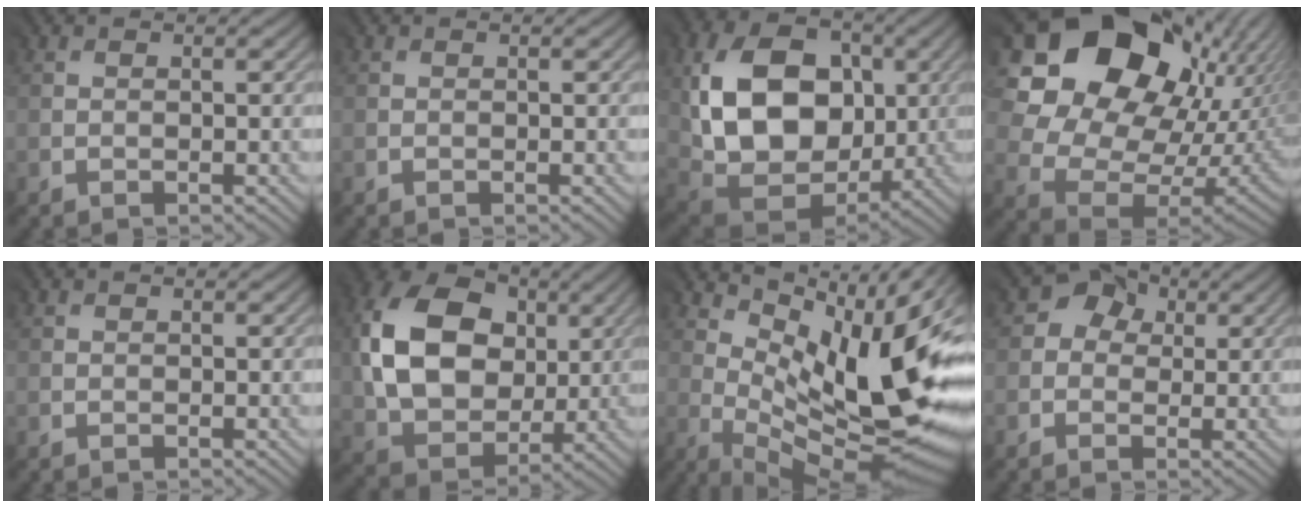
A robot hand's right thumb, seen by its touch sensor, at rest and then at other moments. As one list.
[{"total": 0.0}, {"total": 15.0, "force": [2.1, 11.0, 9.9], "torque": [-0.197, 0.003, 0.044]}, {"total": 19.2, "force": [8.3, 14.2, 9.9], "torque": [-0.205, 0.031, 0.158]}, {"total": 0.0}, {"total": 14.9, "force": [2.8, 11.2, 9.3], "torque": [-0.211, 0.015, 0.053]}, {"total": 14.7, "force": [2.8, 6.0, 13.1], "torque": [-0.199, 0.003, 0.058]}, {"total": 4.2, "force": [0.9, 3.7, 1.8], "torque": [-0.025, 0.002, 0.013]}]